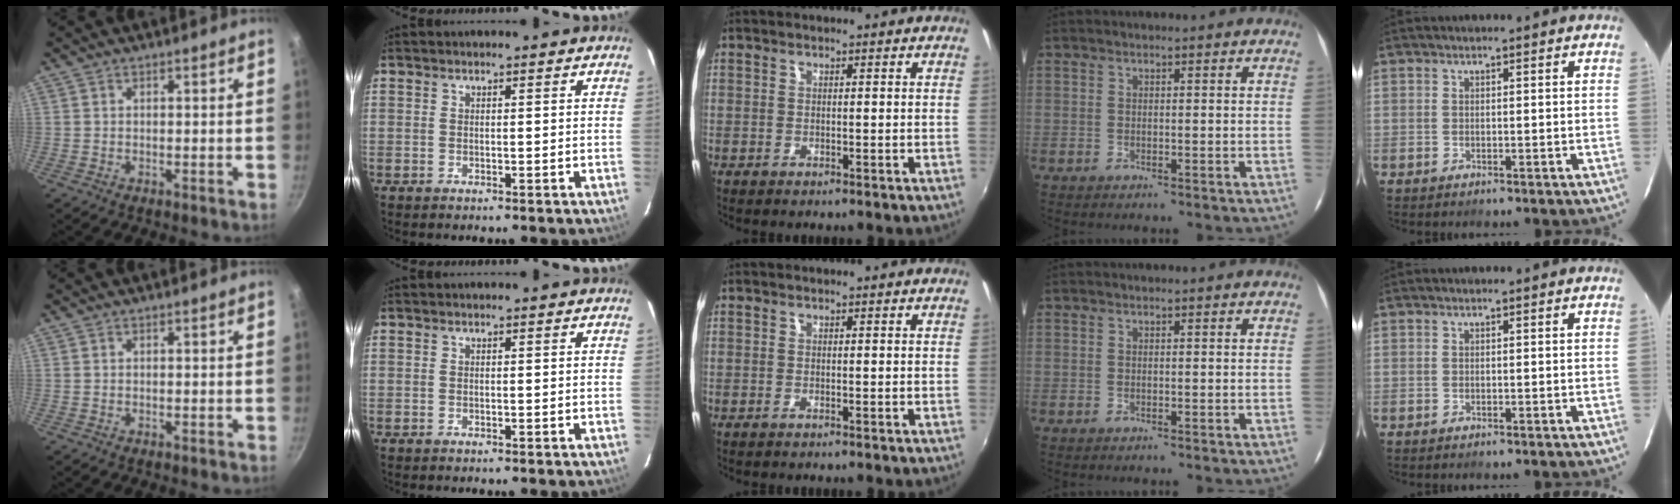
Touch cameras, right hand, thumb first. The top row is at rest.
{}